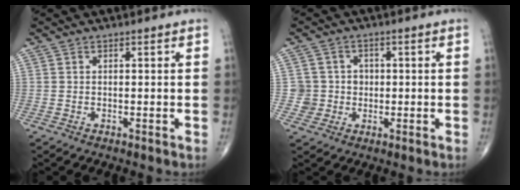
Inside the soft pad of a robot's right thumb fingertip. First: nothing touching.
{"total": 4.7, "force": [-0.1, 4.7, 0.0], "torque": [0.041, 0.013, -0.006]}